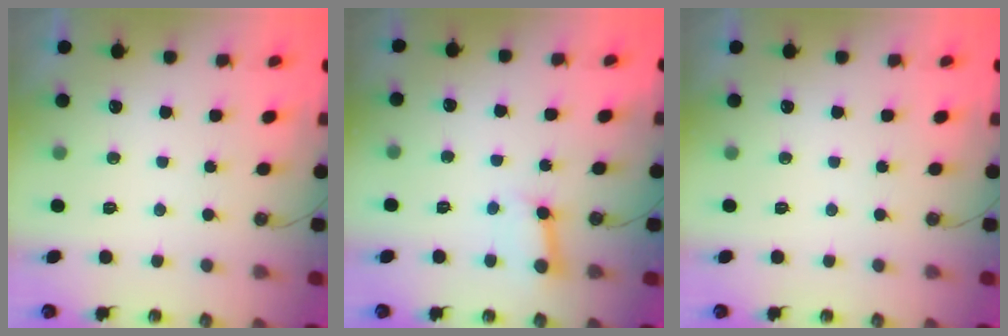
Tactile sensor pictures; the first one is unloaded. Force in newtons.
{"total": 5.1, "press": 5.0, "slide": 0.7}
{"total": 0.0}